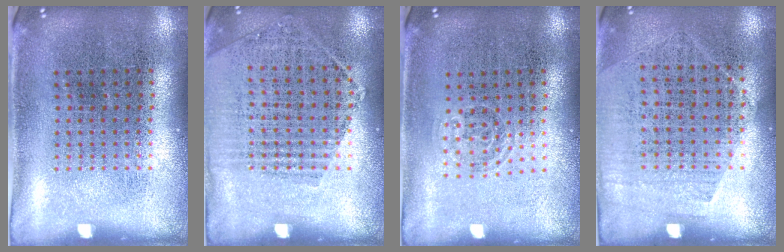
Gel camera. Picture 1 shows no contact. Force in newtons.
{"total": 1.1, "press": 1.1, "slide": 0.4}
{"total": 0.7, "press": 0.4, "slide": 0.6}
{"total": 1.3, "press": 1.0, "slide": 0.7}